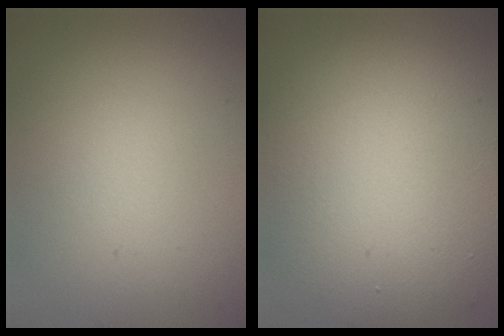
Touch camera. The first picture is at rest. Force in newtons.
{"total": 11.3, "press": 11.3, "slide": 0.6}